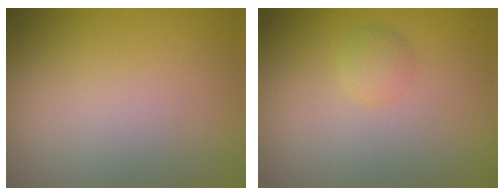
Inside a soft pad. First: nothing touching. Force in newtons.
{"total": 1.1, "press": 1.1, "slide": 0.1}